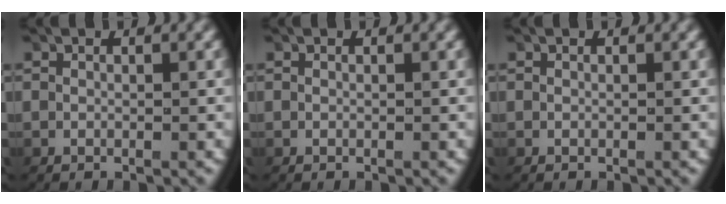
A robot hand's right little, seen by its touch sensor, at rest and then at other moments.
{"total": 0.0}
{"total": 0.0}